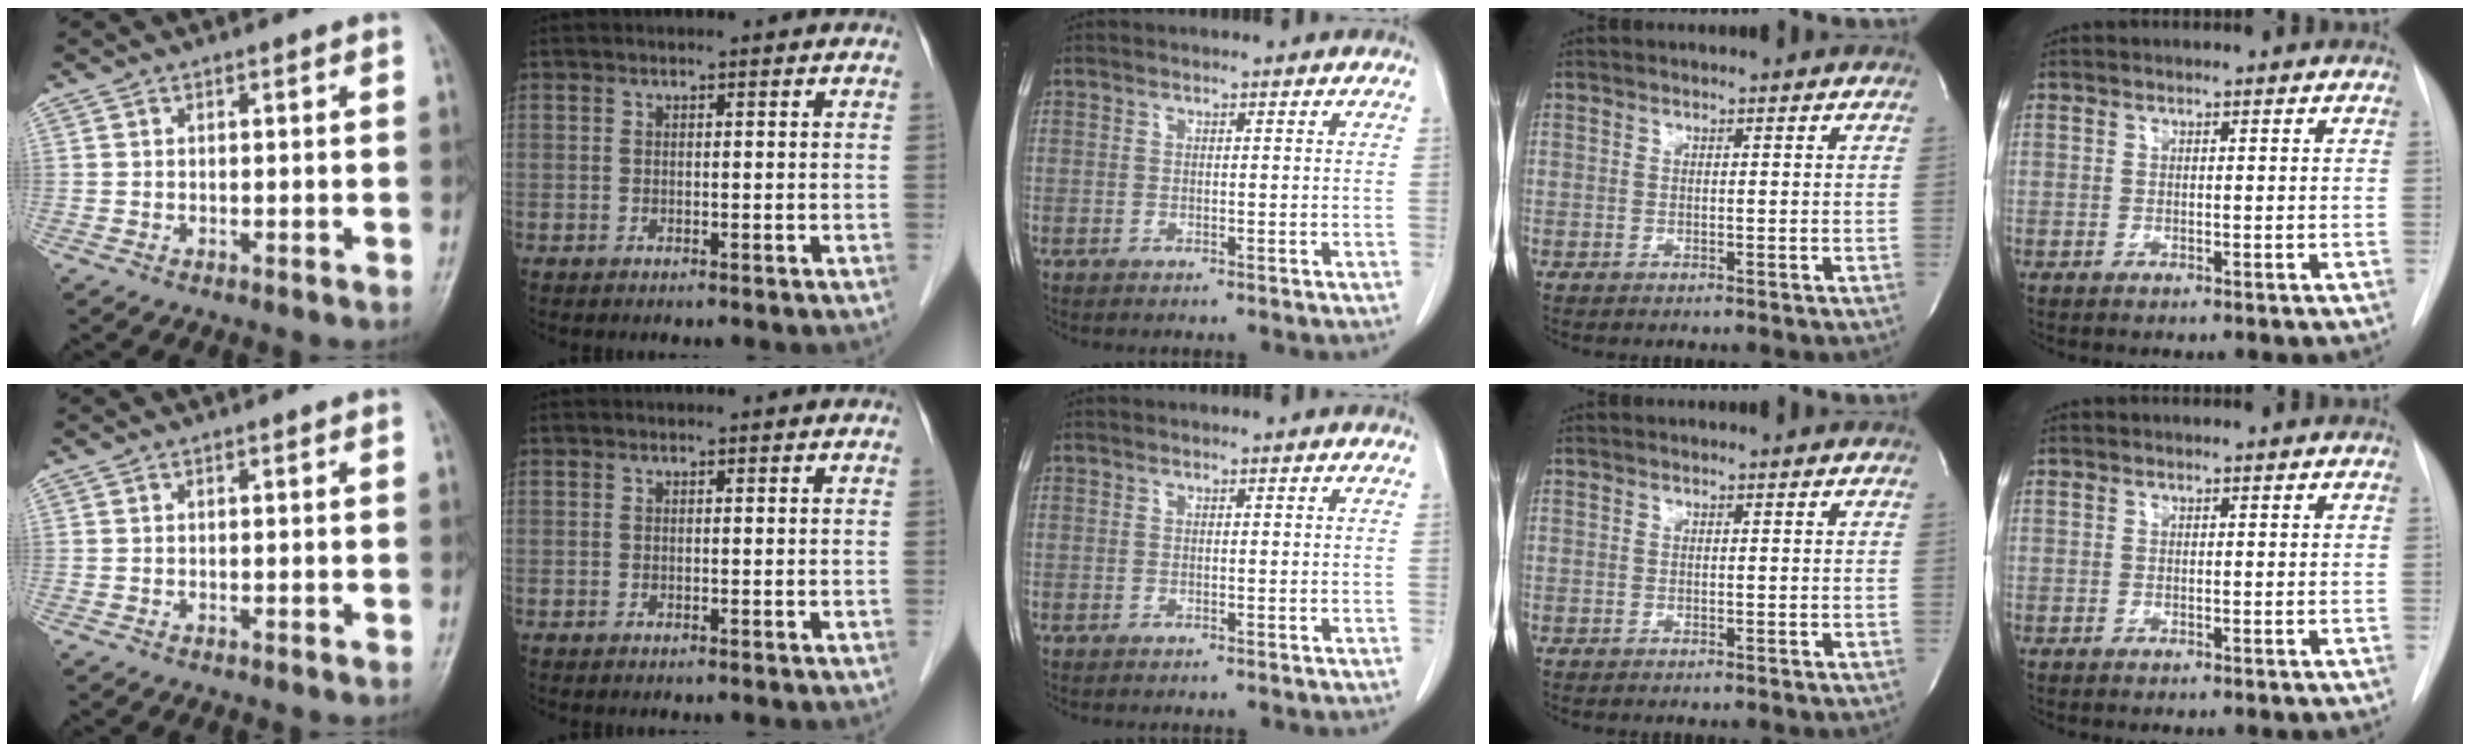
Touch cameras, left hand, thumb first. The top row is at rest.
{}